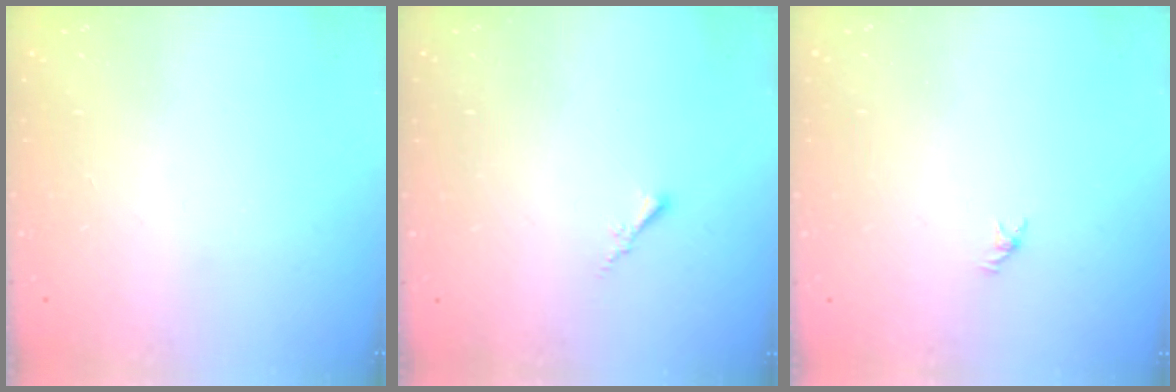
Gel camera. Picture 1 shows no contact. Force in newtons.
{"total": 0.5, "press": 0.4, "slide": 0.3}
{"total": 0.5, "press": 0.3, "slide": 0.4}